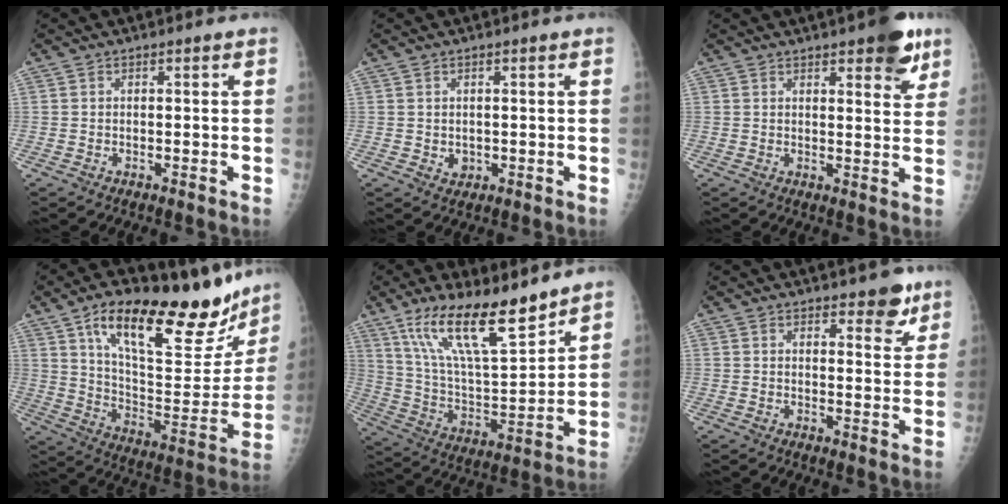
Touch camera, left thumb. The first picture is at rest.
{"total": 1.7, "force": [0.0, 1.5, 0.9], "torque": [-0.010, -0.001, 0.007]}
{"total": 8.2, "force": [4.9, 2.7, 6.0], "torque": [-0.054, -0.021, 0.059]}
{"total": 28.5, "force": [18.8, 9.7, 19.0], "torque": [-0.245, -0.056, 0.299]}
{"total": 19.1, "force": [13.5, 5.0, 12.7], "torque": [-0.198, -0.072, 0.250]}
{"total": 5.2, "force": [3.6, 2.2, 3.0], "torque": [-0.013, -0.022, 0.045]}